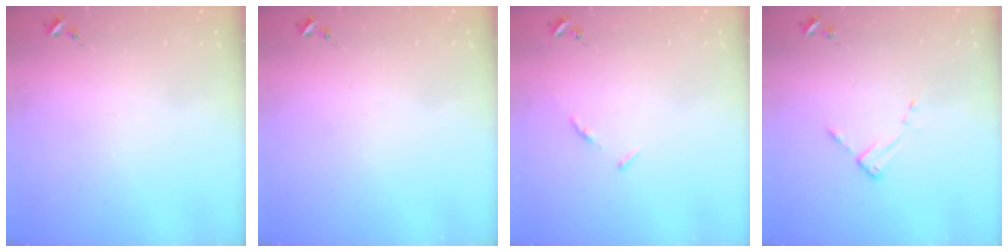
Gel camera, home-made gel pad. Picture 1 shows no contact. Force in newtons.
{"total": 0.0}
{"total": 4.5, "press": 4.4, "slide": 0.5}
{"total": 2.7, "press": 2.7, "slide": 0.4}